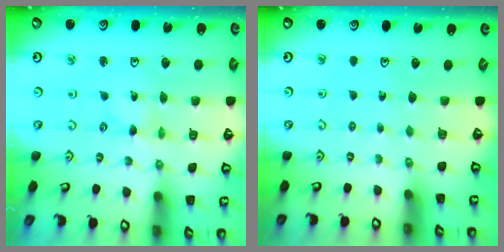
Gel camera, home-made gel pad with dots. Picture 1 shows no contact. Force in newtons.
{"total": 0.0}